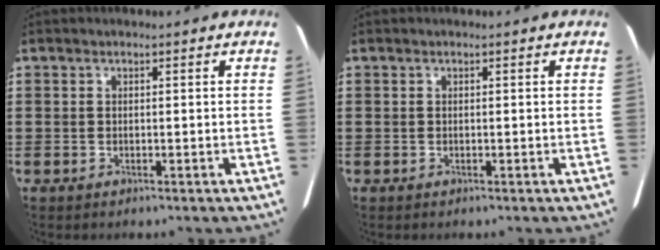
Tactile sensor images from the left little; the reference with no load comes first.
{"total": 0.0}